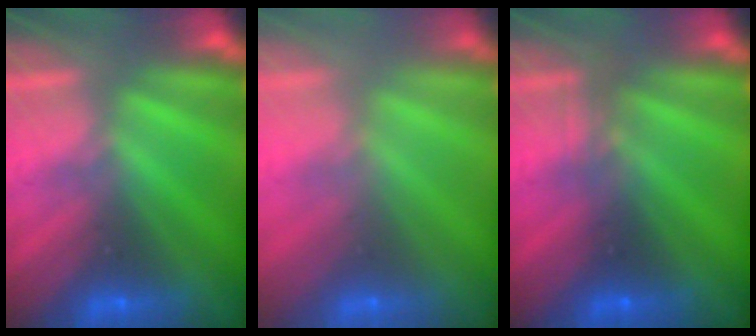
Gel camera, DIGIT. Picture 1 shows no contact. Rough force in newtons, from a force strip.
{"total": 2.8}
{"total": 2.3}